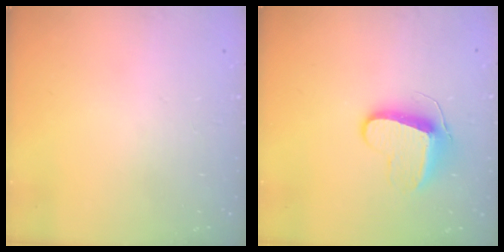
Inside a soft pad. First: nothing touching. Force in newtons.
{"total": 9.7, "press": 9.7, "slide": 0.4}